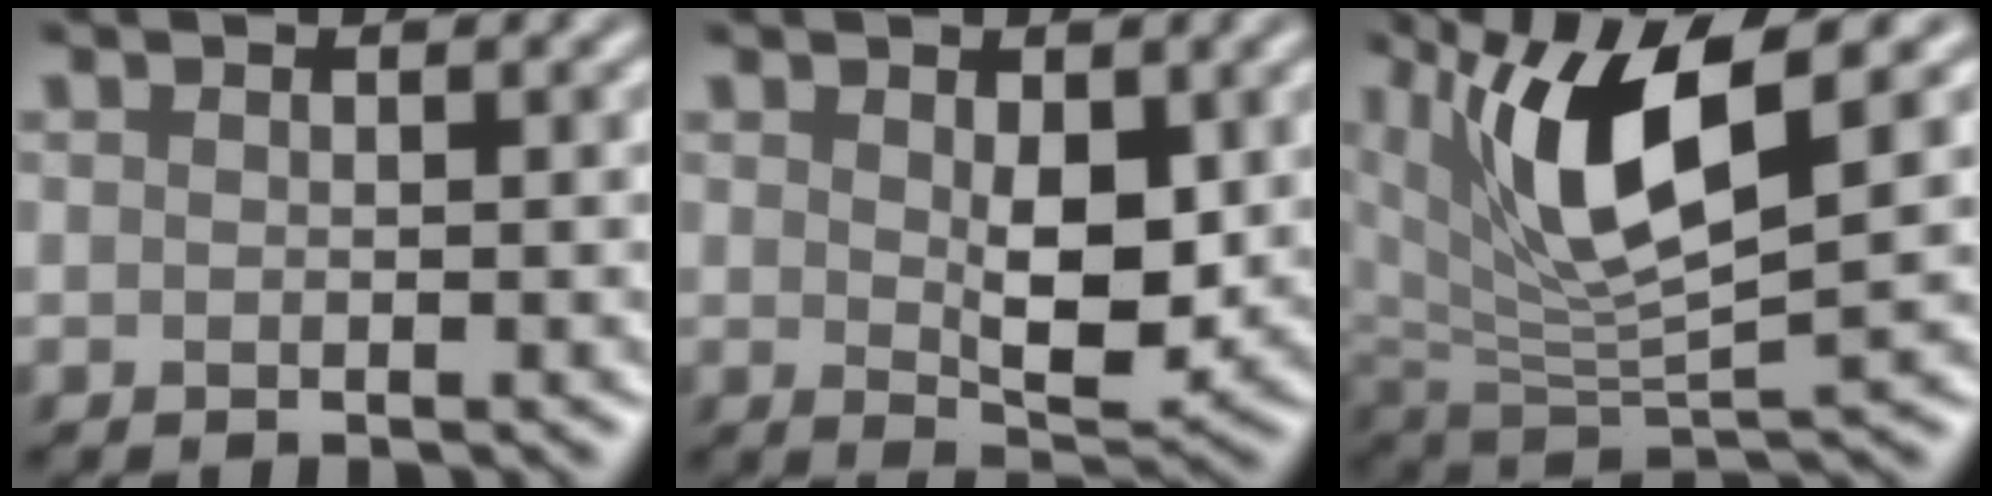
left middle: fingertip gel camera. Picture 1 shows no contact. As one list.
[{"total": 4.3, "force": [0.7, 2.2, 3.6], "torque": [-0.061, -0.009, 0.020]}, {"total": 10.0, "force": [4.0, 3.6, 8.4], "torque": [-0.167, -0.007, 0.072]}]